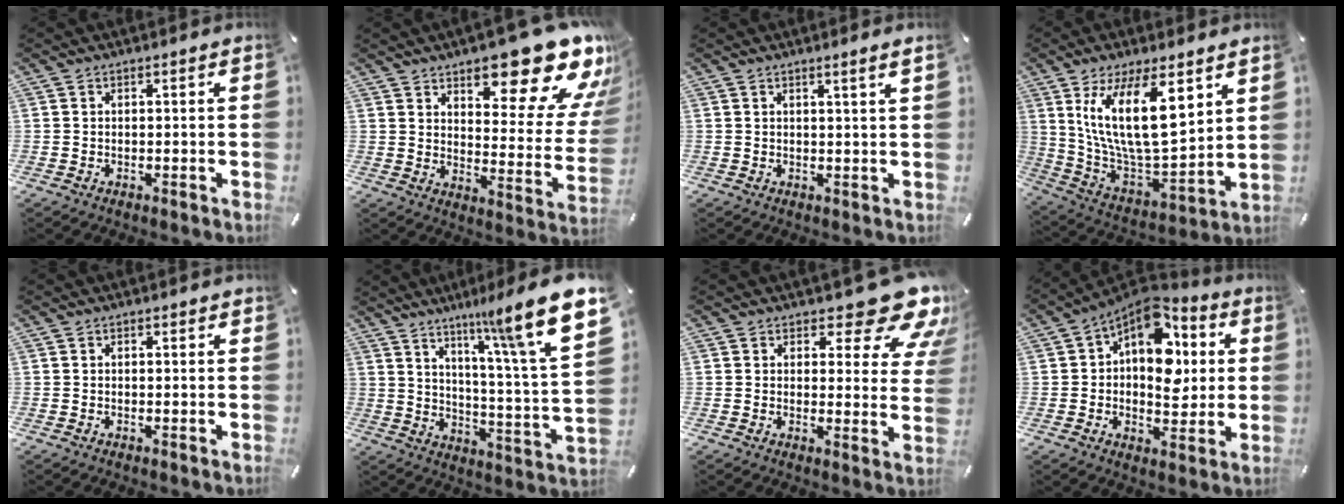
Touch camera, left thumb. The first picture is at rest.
{"total": 20.7, "force": [14.1, 8.1, 12.9], "torque": [-0.152, -0.116, 0.229]}
{"total": 2.0, "force": [1.3, -0.2, 1.5], "torque": [-0.029, -0.004, 0.022]}
{"total": 21.0, "force": [9.1, 9.0, 16.7], "torque": [-0.319, -0.053, 0.148]}
{"total": 0.0}
{"total": 17.6, "force": [11.5, 1.7, 13.2], "torque": [-0.208, -0.085, 0.173]}
{"total": 13.0, "force": [8.7, 5.2, 8.2], "torque": [-0.100, -0.065, 0.146]}
{"total": 15.0, "force": [4.4, 10.2, 10.2], "torque": [-0.145, -0.043, 0.079]}